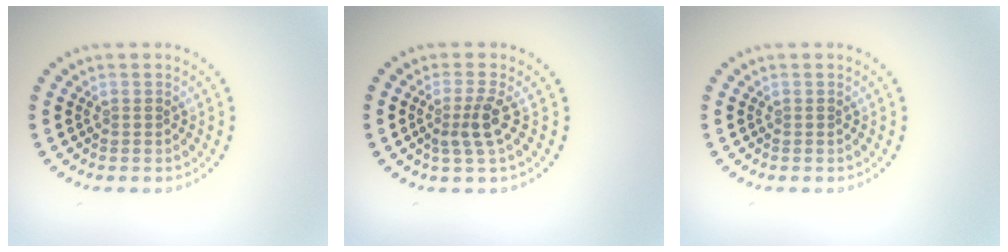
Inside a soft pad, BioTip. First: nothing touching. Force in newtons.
{"total": 2.3, "press": 1.8, "slide": 1.5}
{"total": 0.0}